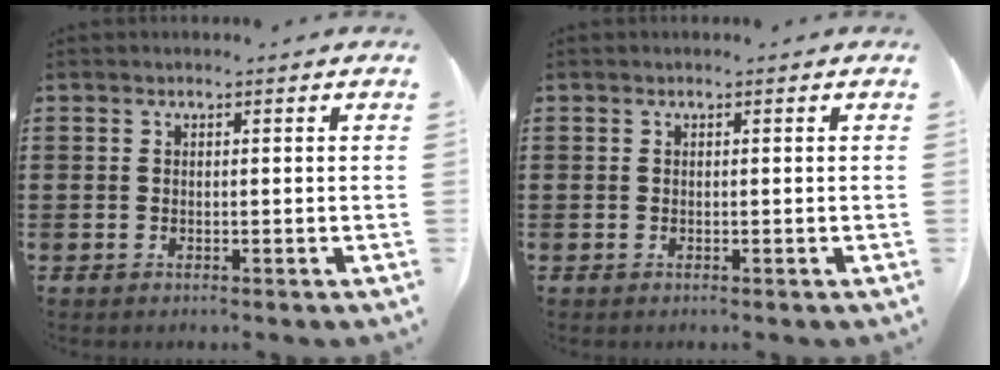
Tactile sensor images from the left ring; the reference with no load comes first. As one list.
[{"total": 0.0}]